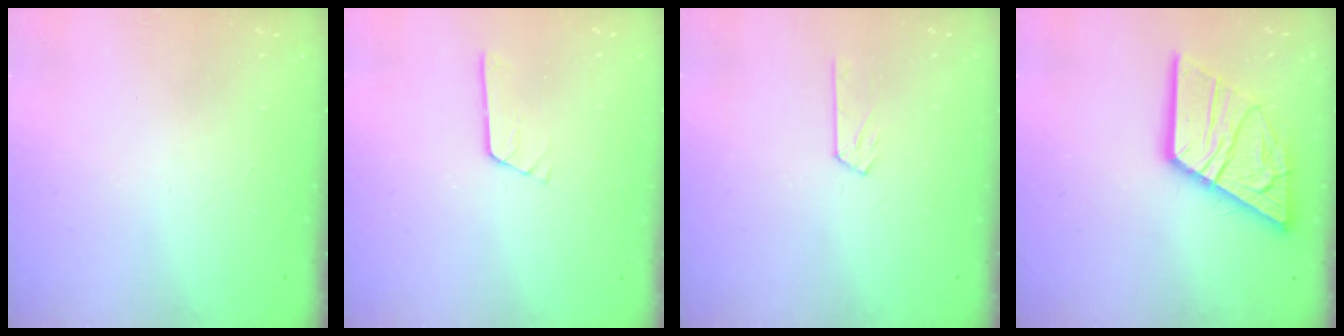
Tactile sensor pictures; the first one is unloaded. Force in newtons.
{"total": 2.3, "press": 2.3, "slide": 0.3}
{"total": 4.8, "press": 4.8, "slide": 0.5}
{"total": 18.5, "press": 18.4, "slide": 1.9}